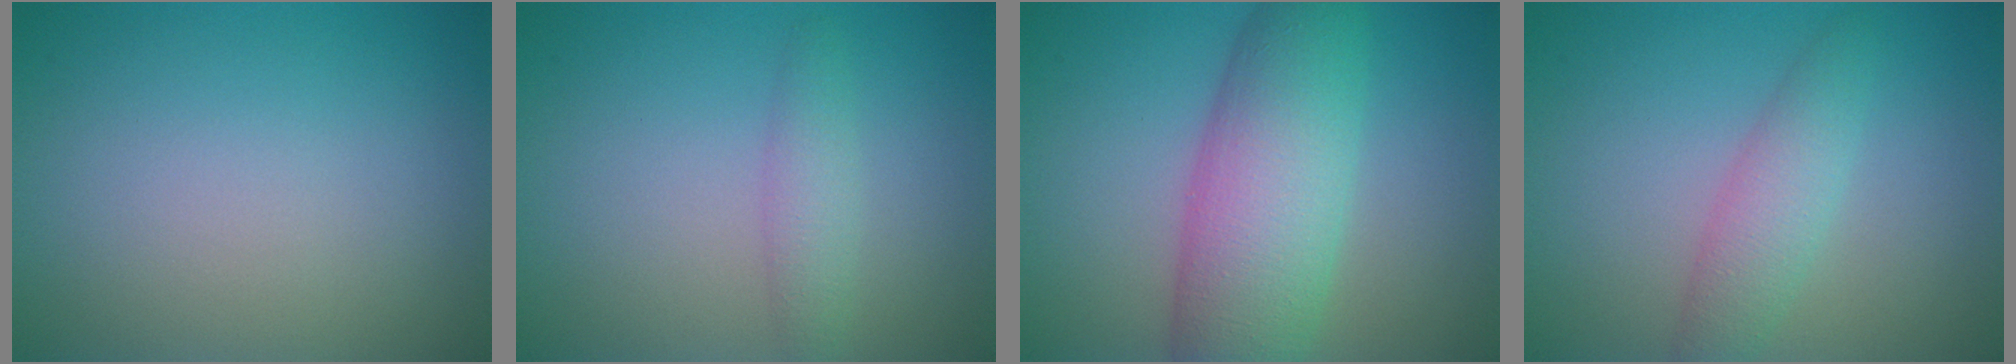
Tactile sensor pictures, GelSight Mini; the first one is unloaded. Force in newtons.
{"total": 1.9, "press": 1.9, "slide": 0.1}
{"total": 8.4, "press": 8.4, "slide": 0.1}
{"total": 2.9, "press": 2.9, "slide": 0.0}